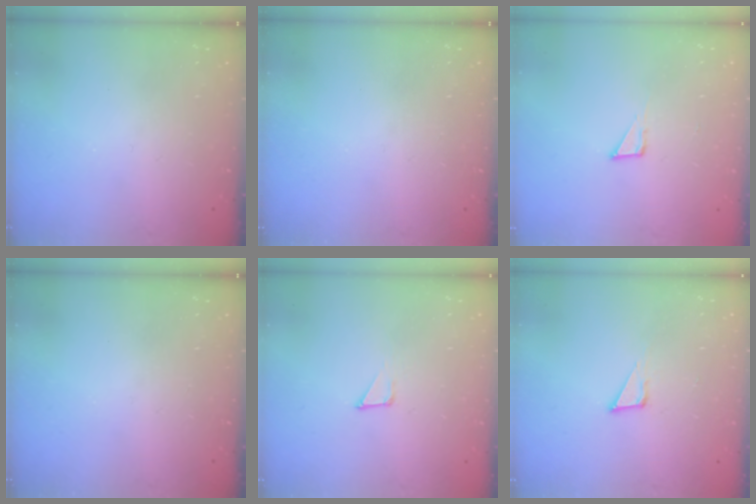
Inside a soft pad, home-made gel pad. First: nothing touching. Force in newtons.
{"total": 0.0}
{"total": 2.7, "press": 2.7, "slide": 0.2}
{"total": 0.0}
{"total": 1.2, "press": 1.2, "slide": 0.0}
{"total": 5.8, "press": 5.8, "slide": 0.2}